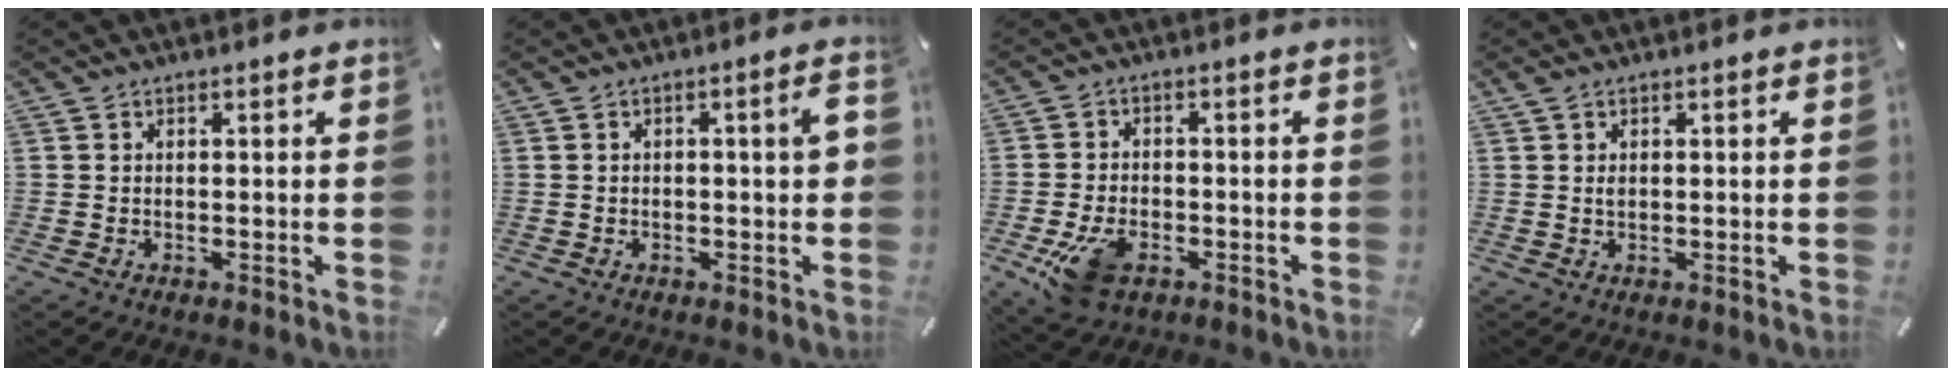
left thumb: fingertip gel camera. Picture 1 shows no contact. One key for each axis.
{"total": 4.6, "fx": 0.2, "fy": 1.5, "fz": 4.3, "tx": -0.059, "ty": 0.005, "tz": -0.002}
{"total": 9.3, "fx": -3.9, "fy": 5.8, "fz": 6.1, "tx": -0.130, "ty": 0.005, "tz": -0.070}
{"total": 1.3, "fx": 0.5, "fy": 0.6, "fz": 1.1, "tx": -0.023, "ty": 0.001, "tz": 0.008}